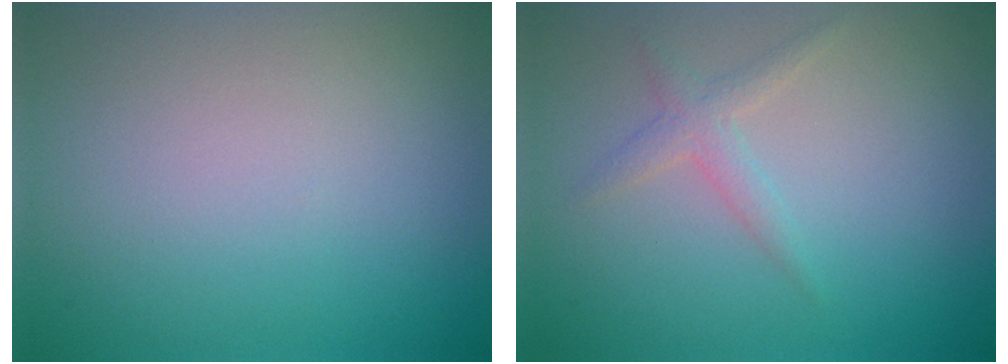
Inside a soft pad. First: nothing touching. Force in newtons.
{"total": 1.6, "press": 1.6, "slide": 0.0}